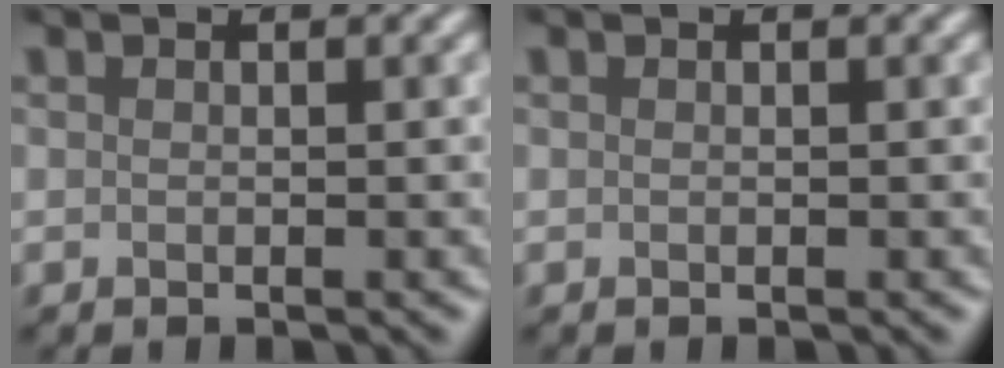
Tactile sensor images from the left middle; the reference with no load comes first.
{"total": 0.0}